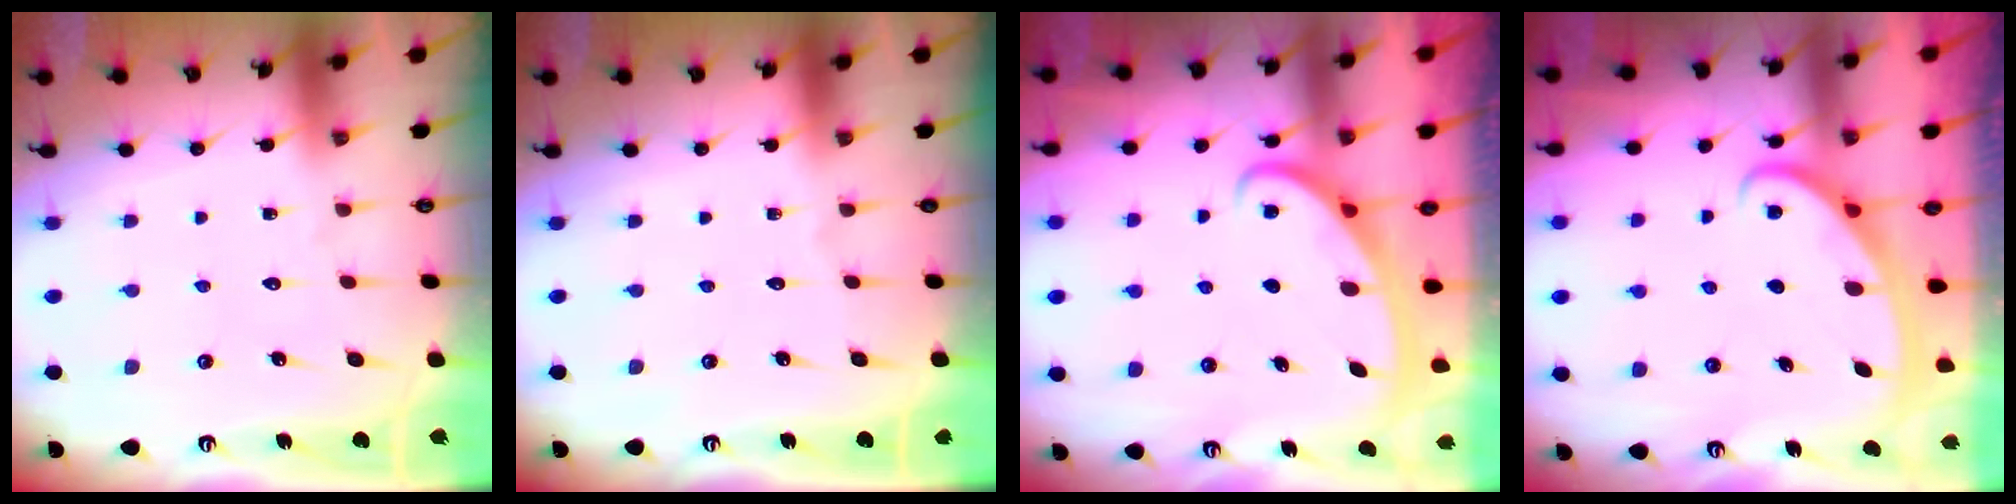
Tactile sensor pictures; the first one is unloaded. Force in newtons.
{"total": 0.0}
{"total": 2.7, "press": 2.7, "slide": 0.4}
{"total": 2.8, "press": 2.8, "slide": 0.3}